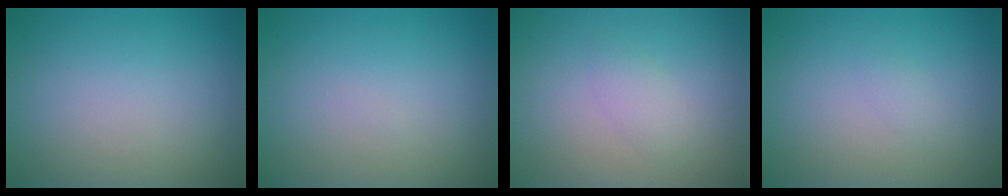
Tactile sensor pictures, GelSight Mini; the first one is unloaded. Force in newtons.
{"total": 0.0}
{"total": 1.3, "press": 1.3, "slide": 0.1}
{"total": 0.7, "press": 0.7, "slide": 0.1}